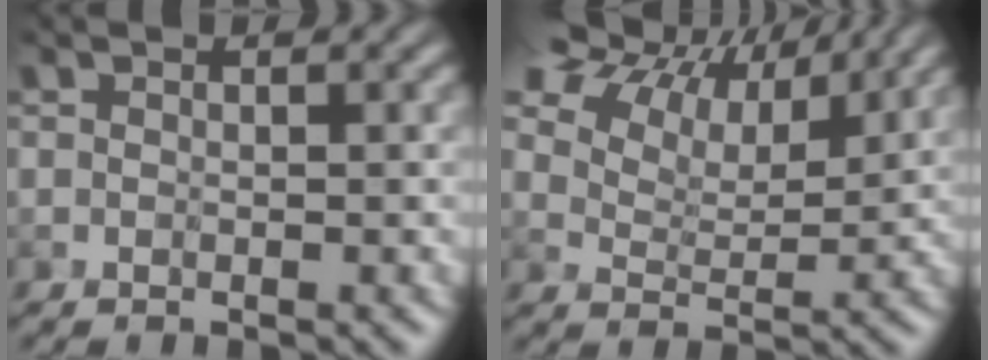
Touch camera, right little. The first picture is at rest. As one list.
[{"total": 12.6, "force": [9.1, 5.9, 6.4], "torque": [-0.143, 0.023, 0.153]}]